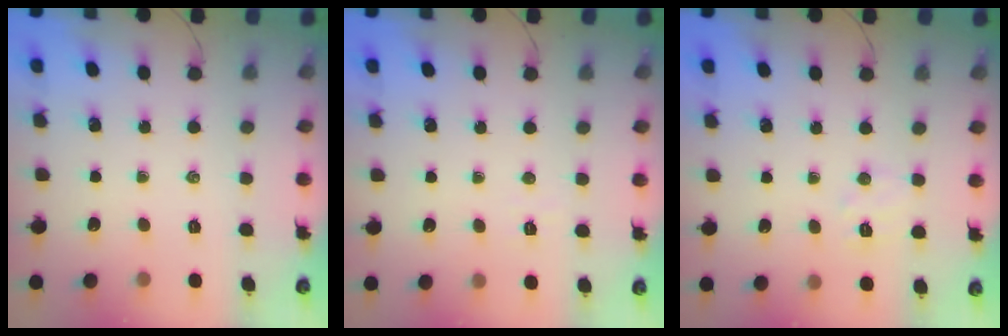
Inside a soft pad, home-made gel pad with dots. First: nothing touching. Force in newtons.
{"total": 2.5, "press": 2.4, "slide": 0.7}
{"total": 4.8, "press": 4.7, "slide": 1.0}